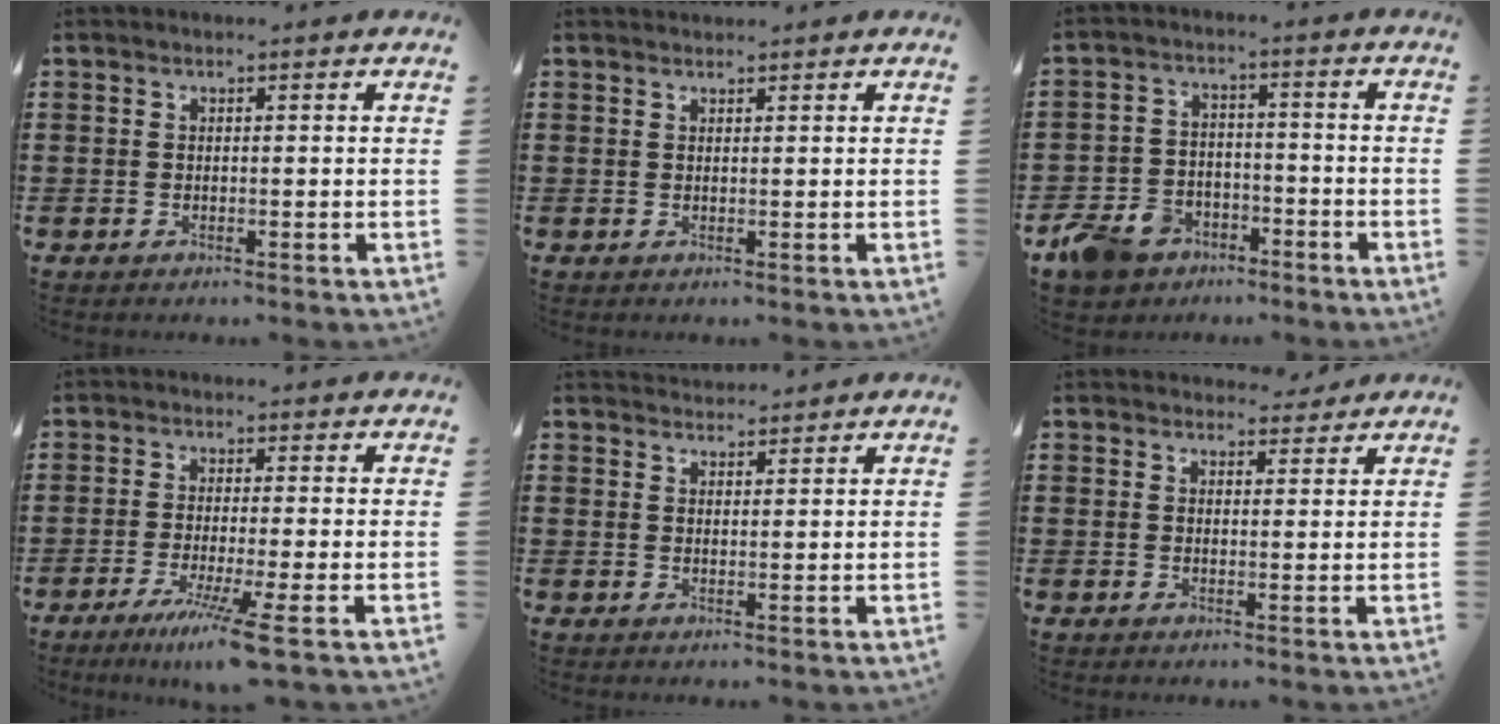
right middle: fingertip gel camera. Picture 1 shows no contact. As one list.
[{"total": 0.8, "force": [0.8, 0.1, -0.1], "torque": [-0.001, -0.003, 0.016]}, {"total": 7.2, "force": [-5.6, 4.1, 1.9], "torque": [-0.073, 0.015, -0.119]}, {"total": 6.4, "force": [-3.5, -0.9, 5.3], "torque": [-0.111, -0.030, -0.065]}, {"total": 2.1, "force": [2.0, 0.2, -0.3], "torque": [0.000, -0.002, 0.040]}, {"total": 2.7, "force": [2.5, 1.0, 0.0], "torque": [0.000, -0.005, 0.046]}]